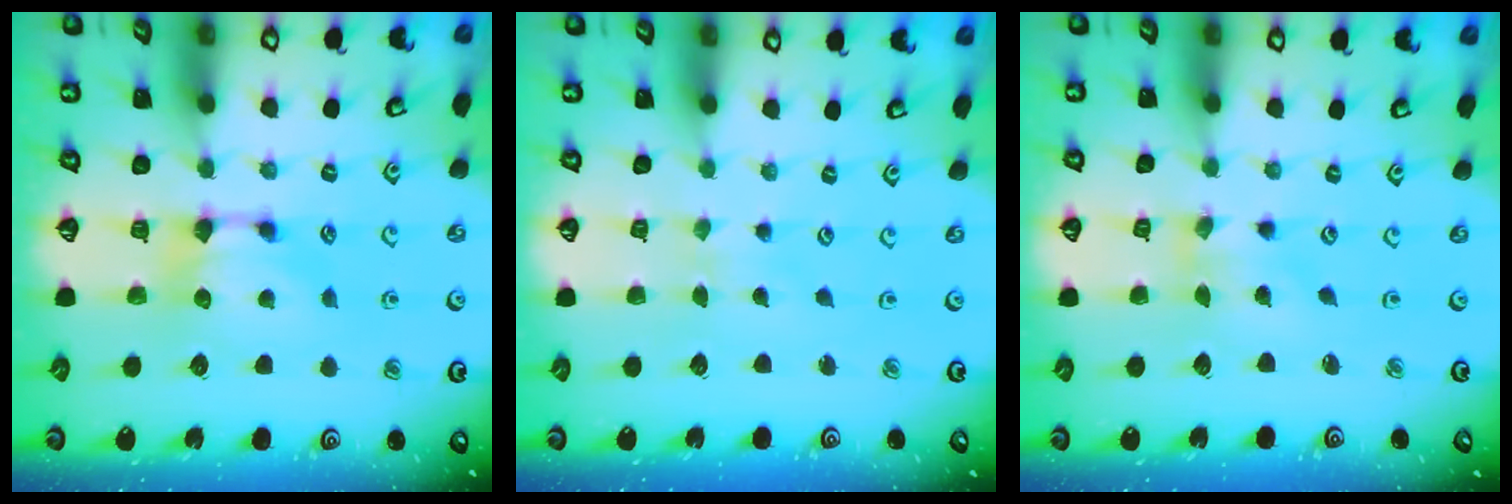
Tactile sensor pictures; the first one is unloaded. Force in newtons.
{"total": 3.5, "press": 3.5, "slide": 0.1}
{"total": 2.1, "press": 1.7, "slide": 1.2}